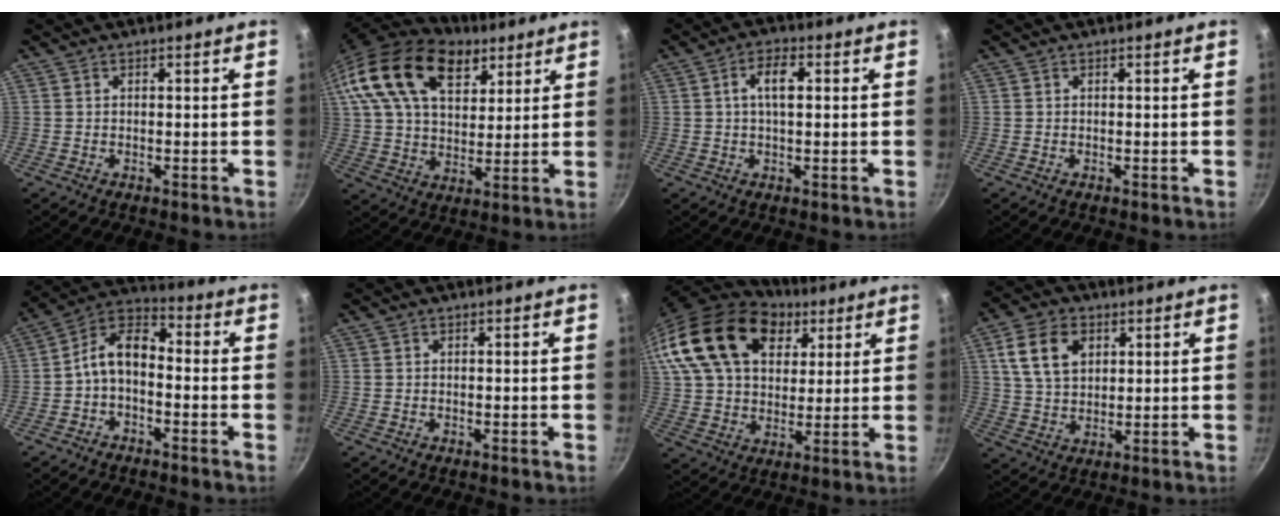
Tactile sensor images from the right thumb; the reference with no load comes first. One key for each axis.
{"total": 21.7, "fx": 12.4, "fy": 12.2, "fz": 12.9, "tx": -0.213, "ty": -0.021, "tz": 0.216}
{"total": 5.3, "fx": 1.0, "fy": 2.4, "fz": 4.6, "tx": -0.084, "ty": 0.012, "tz": 0.011}
{"total": 0.0}
{"total": 8.7, "fx": -2.2, "fy": 5.2, "fz": 6.6, "tx": -0.113, "ty": 0.053, "tz": -0.056}
{"total": 0.0}
{"total": 26.8, "fx": 12.0, "fy": 17.8, "fz": 15.9, "tx": -0.307, "ty": 0.010, "tz": 0.213}
{"total": 10.2, "fx": 3.5, "fy": 7.0, "fz": 6.5, "tx": -0.100, "ty": -0.003, "tz": 0.066}